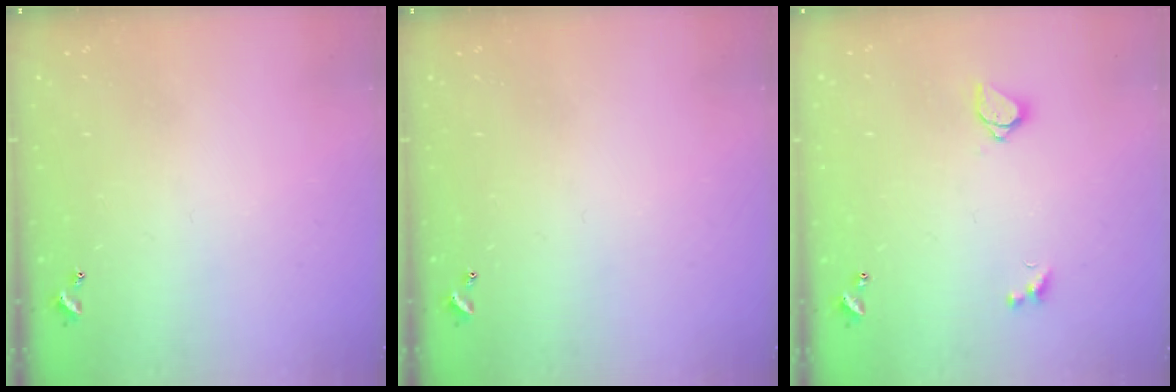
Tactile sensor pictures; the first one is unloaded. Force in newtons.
{"total": 0.0}
{"total": 1.7, "press": 1.7, "slide": 0.4}